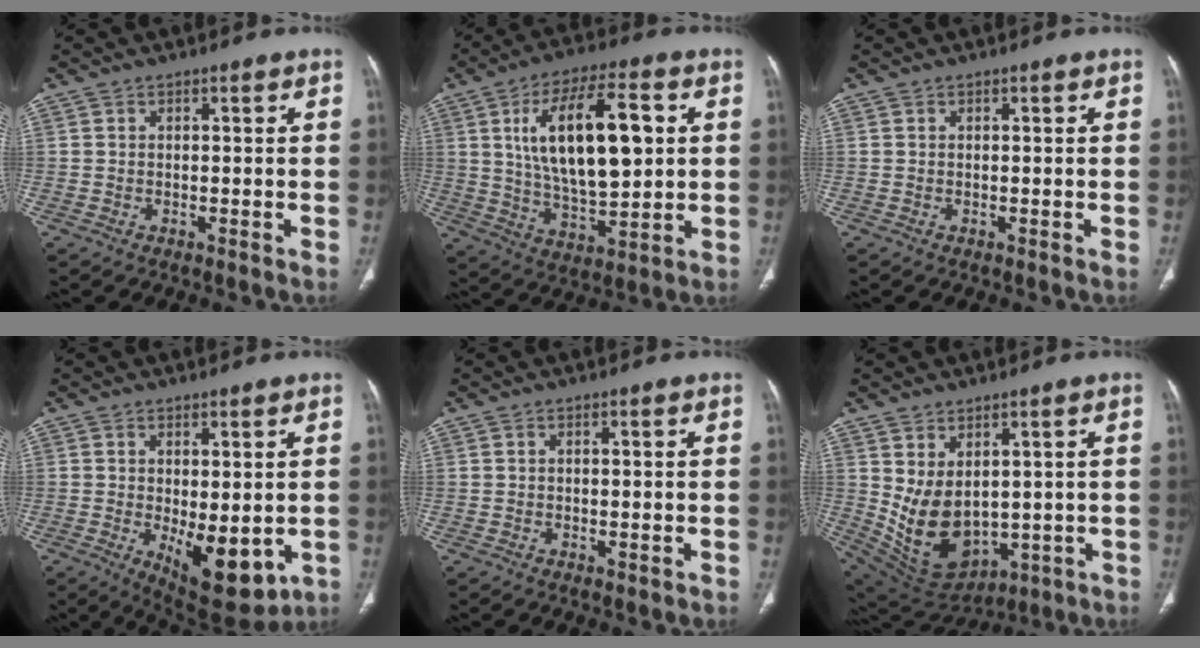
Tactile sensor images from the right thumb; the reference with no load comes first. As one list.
[{"total": 19.2, "force": [4.1, 8.2, 16.8], "torque": [-0.271, -0.004, 0.076]}, {"total": 0.0}, {"total": 12.0, "force": [-2.5, 5.2, 10.5], "torque": [-0.135, -0.021, -0.016]}, {"total": 1.1, "force": [-0.4, 0.5, 1.0], "torque": [-0.012, -0.001, -0.002]}, {"total": 12.7, "force": [0.8, 8.3, 9.5], "torque": [-0.148, -0.017, 0.057]}]